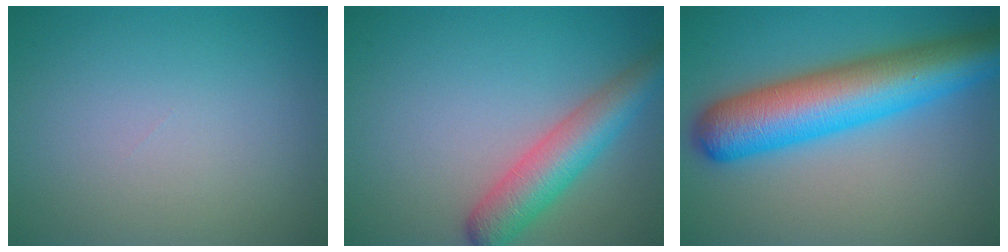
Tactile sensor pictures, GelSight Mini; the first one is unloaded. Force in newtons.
{"total": 5.4, "press": 5.4, "slide": 0.2}
{"total": 10.6, "press": 10.6, "slide": 0.3}